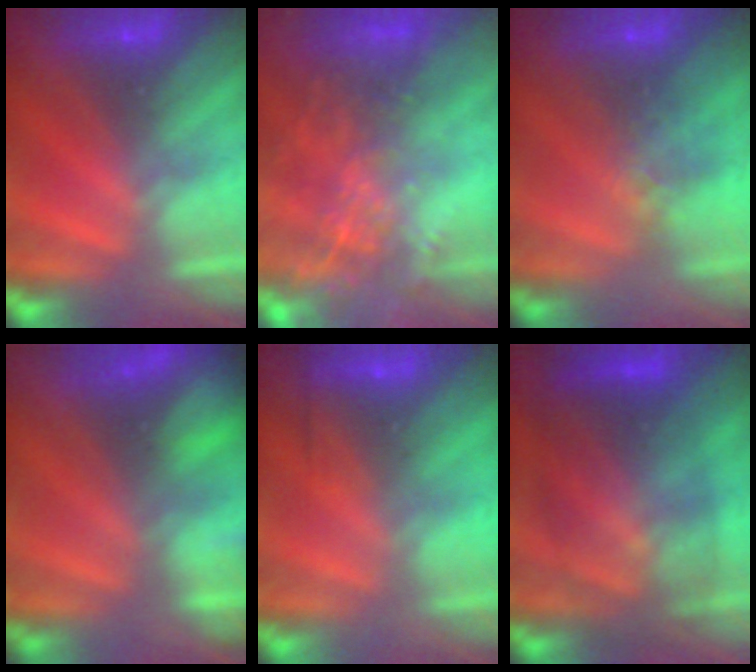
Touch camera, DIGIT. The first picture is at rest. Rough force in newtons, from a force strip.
{"total": 5.7}
{"total": 3.8}
{"total": 7.7}
{"total": 2.5}
{"total": 10.8}